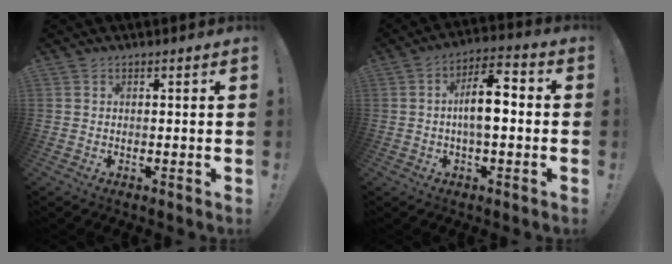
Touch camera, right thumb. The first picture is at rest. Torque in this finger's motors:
{"motor_torque": [1.77, 1.81, 1.26, -0.12, 0.15]}